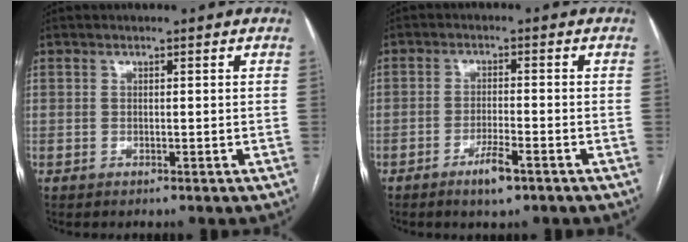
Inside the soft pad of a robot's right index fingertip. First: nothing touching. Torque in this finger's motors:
{"motor_torque": [0.36, -0.10, 0.09, 0.05]}